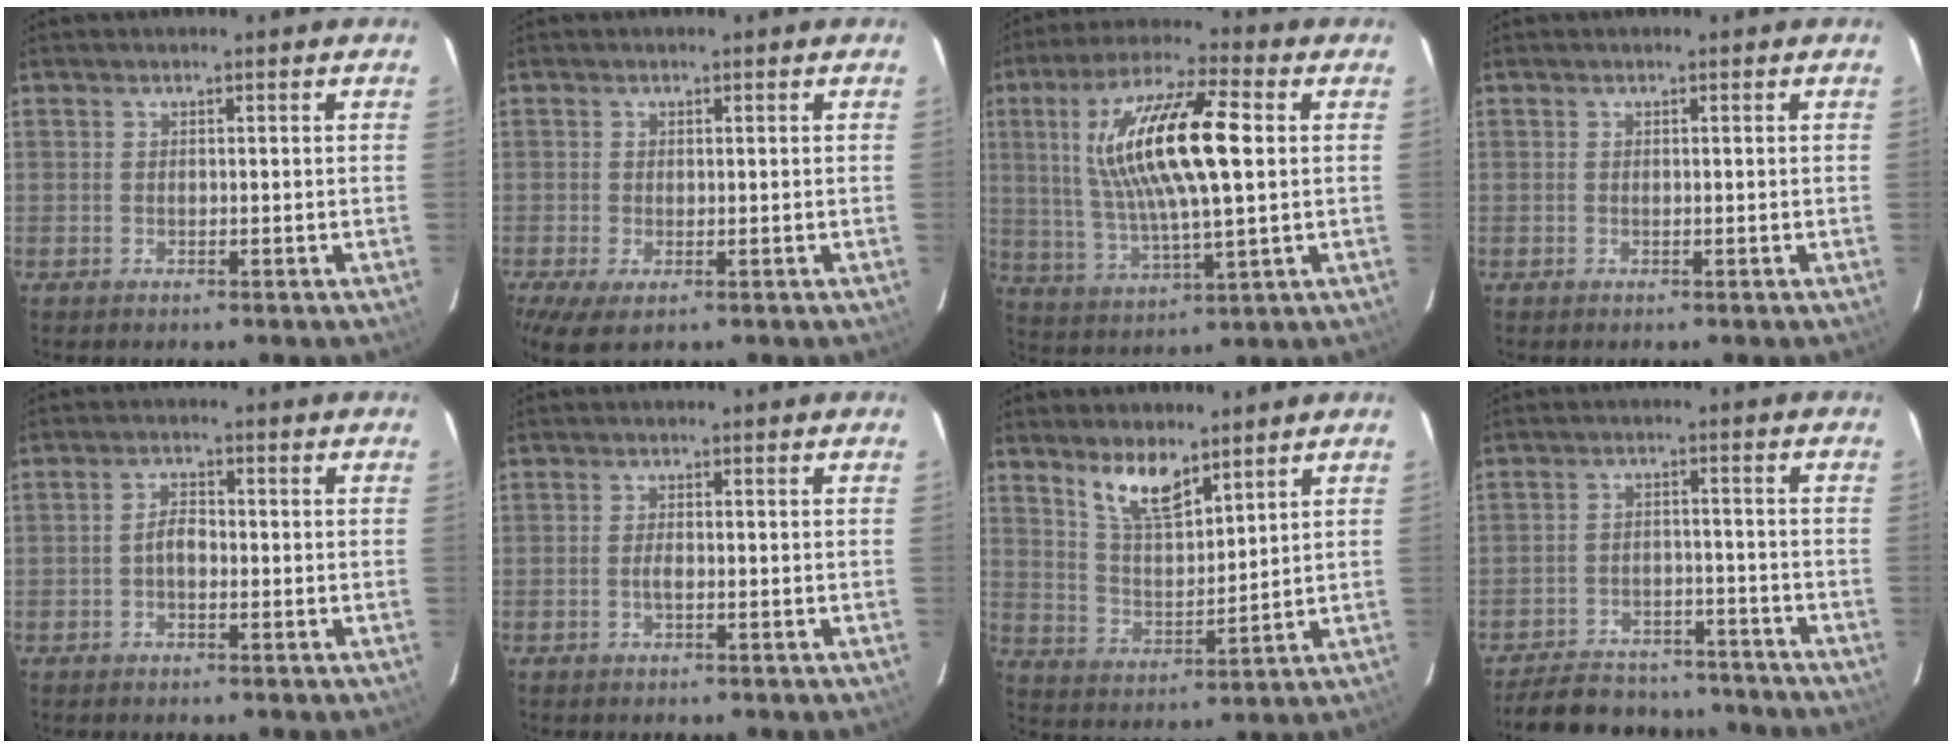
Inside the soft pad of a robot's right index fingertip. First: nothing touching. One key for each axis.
{"total": 3.7, "fx": -0.9, "fy": 1.6, "fz": 3.3, "tx": -0.064, "ty": -0.014, "tz": -0.014}
{"total": 18.6, "fx": 3.8, "fy": 4.6, "fz": 17.7, "tx": -0.338, "ty": 0.012, "tz": 0.075}
{"total": 0.0}
{"total": 2.5, "fx": -0.6, "fy": 1.4, "fz": 1.9, "tx": -0.038, "ty": 0.008, "tz": -0.012}
{"total": 1.1, "fx": -0.4, "fy": 0.3, "fz": 0.9, "tx": -0.020, "ty": -0.002, "tz": -0.008}
{"total": 9.0, "fx": 6.4, "fy": 3.1, "fz": 5.6, "tx": -0.100, "ty": 0.000, "tz": 0.129}
{"total": 19.1, "fx": -16.4, "fy": 7.3, "fz": 6.5, "tx": -0.153, "ty": 0.026, "tz": -0.214}